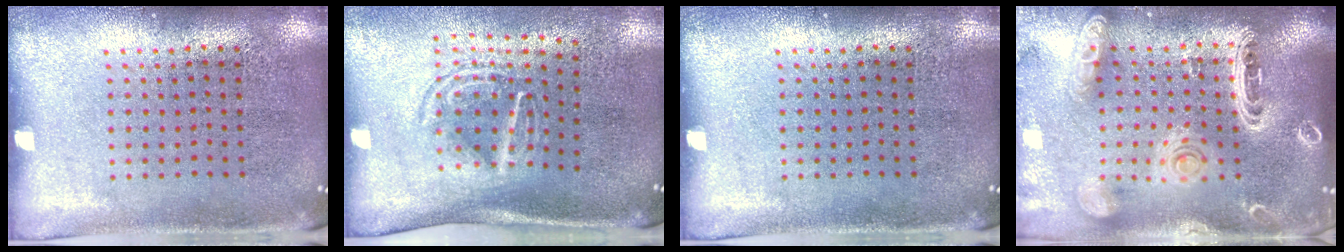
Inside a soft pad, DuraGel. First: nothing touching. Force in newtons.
{"total": 1.7, "press": 1.2, "slide": 1.2}
{"total": 0.0}
{"total": 2.8, "press": 2.4, "slide": 1.4}